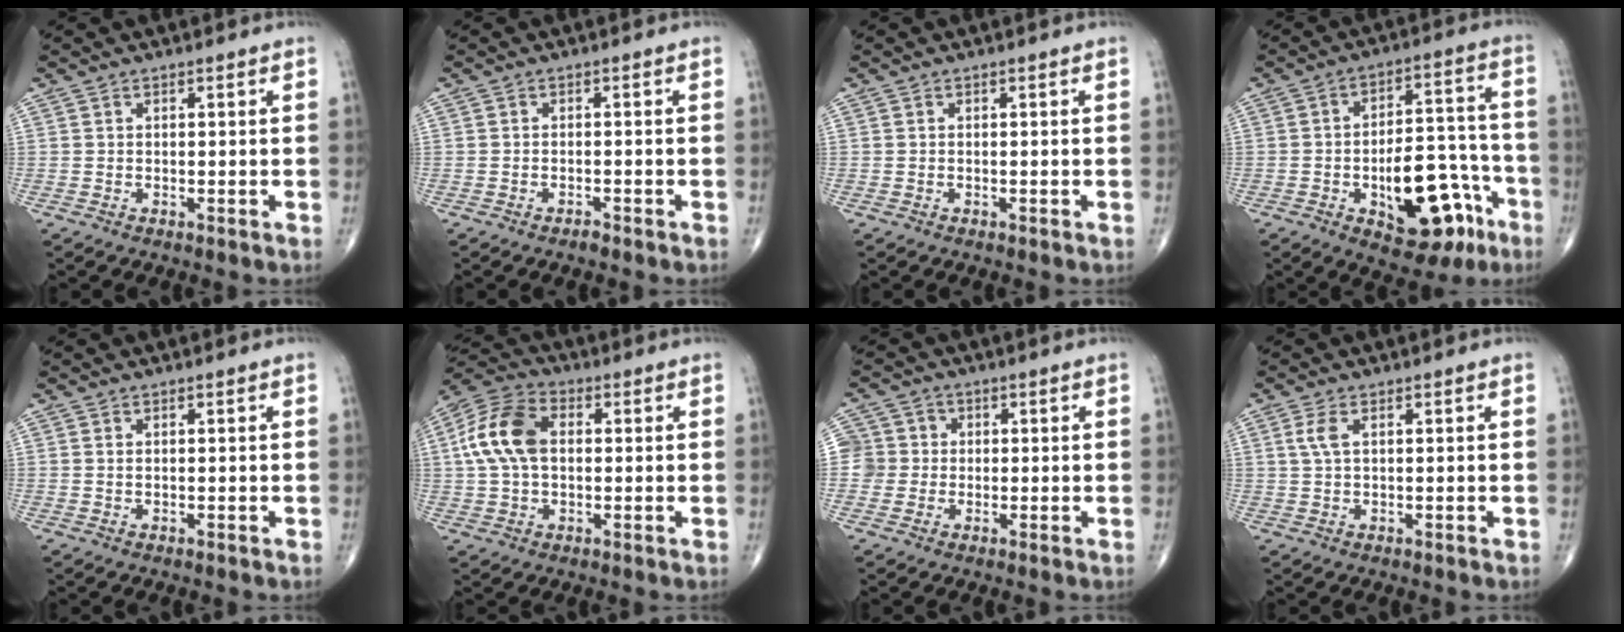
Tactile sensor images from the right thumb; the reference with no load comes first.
{"total": 1.0, "force": [-0.9, 0.3, 0.5], "torque": [-0.013, 0.004, -0.016]}
{"total": 0.0}
{"total": 18.1, "force": [-7.3, 8.9, 13.9], "torque": [-0.164, 0.054, -0.091]}
{"total": 0.5, "force": [0.2, 0.2, 0.4], "torque": [-0.008, 0.001, 0.003]}
{"total": 12.1, "force": [1.4, 7.7, 9.3], "torque": [-0.190, 0.028, 0.019]}
{"total": 4.8, "force": [0.0, 4.7, 0.3], "torque": [0.025, 0.011, -0.008]}
{"total": 2.9, "force": [0.9, 1.2, 2.4], "torque": [-0.063, 0.008, 0.022]}